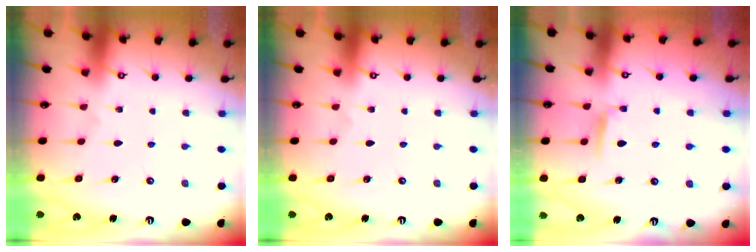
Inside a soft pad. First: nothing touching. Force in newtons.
{"total": 0.0}
{"total": 5.0, "press": 4.9, "slide": 0.6}